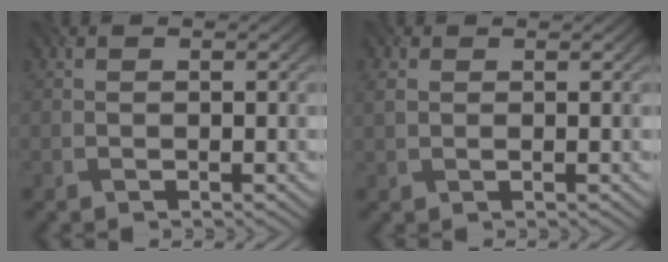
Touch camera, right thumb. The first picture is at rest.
{"total": 1.2, "force": [0.8, 0.6, 0.6], "torque": [-0.029, 0.000, 0.013]}